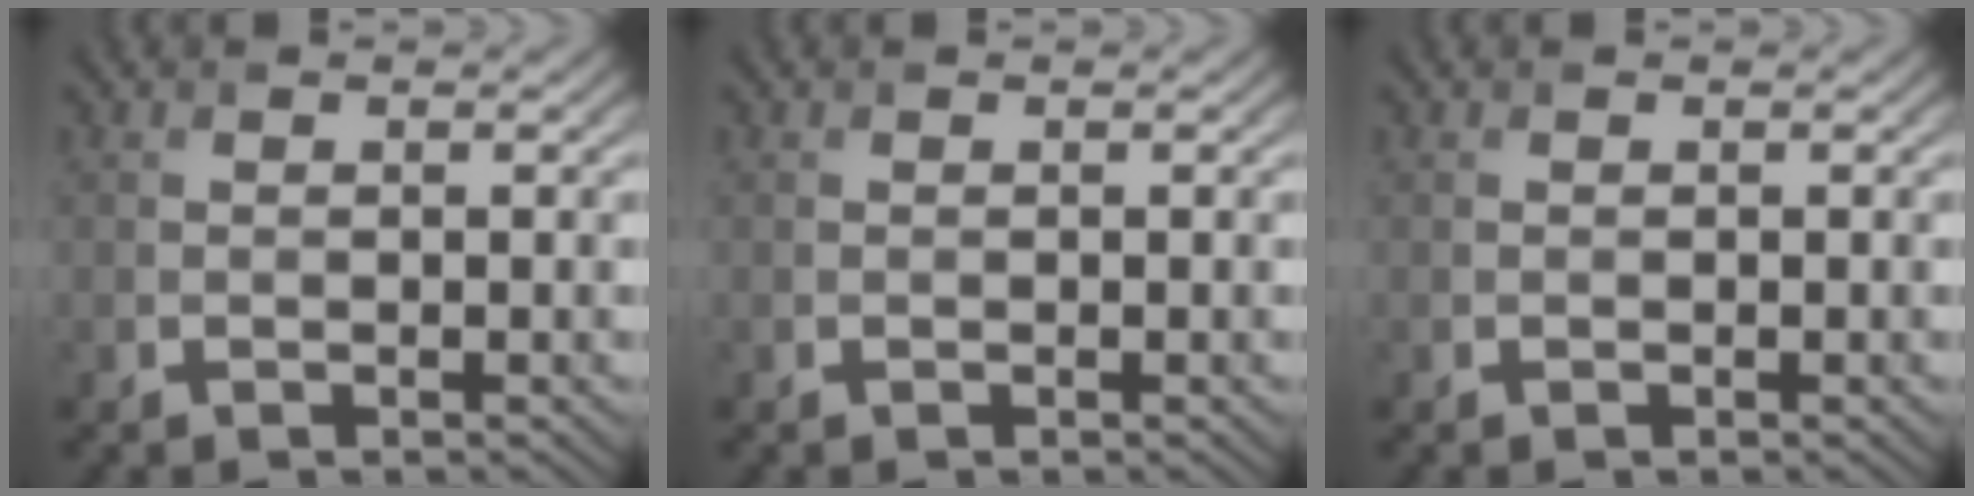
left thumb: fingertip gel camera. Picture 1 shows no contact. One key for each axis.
{"total": 0.0}
{"total": 0.0}